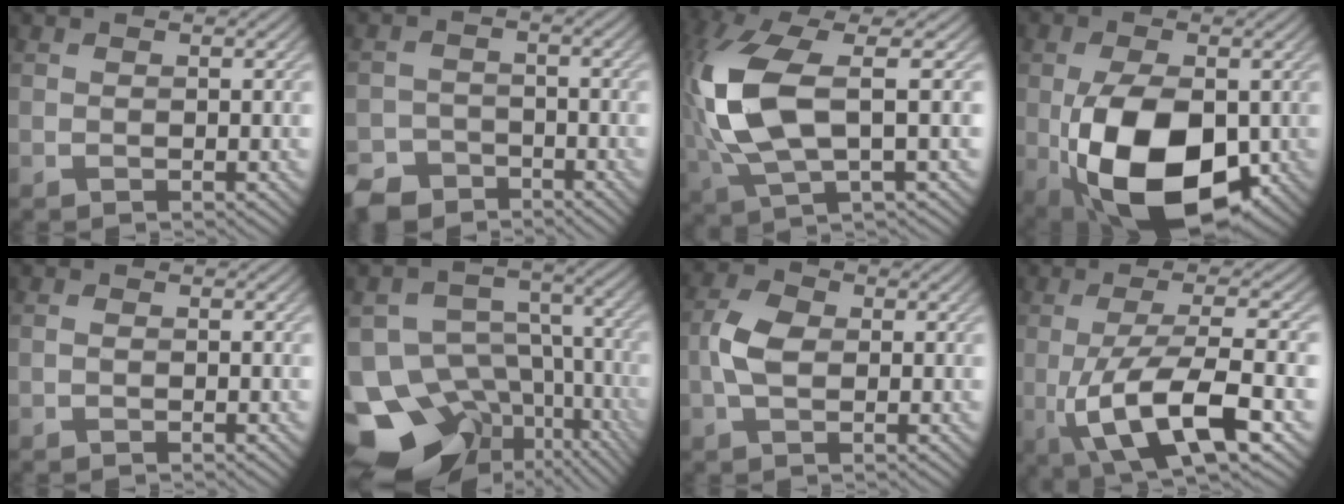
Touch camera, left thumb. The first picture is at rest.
{"total": 5.2, "force": [-4.1, 2.9, 1.2], "torque": [-0.027, -0.006, -0.085]}
{"total": 12.5, "force": [1.3, 4.6, 11.6], "torque": [-0.286, 0.006, 0.025]}
{"total": 13.6, "force": [-3.0, 7.7, 10.9], "torque": [-0.208, -0.032, -0.044]}
{"total": 0.6, "force": [-0.4, 0.2, 0.4], "torque": [-0.010, -0.001, -0.008]}
{"total": 19.0, "force": [-11.1, 13.2, 7.9], "torque": [-0.161, -0.040, -0.135]}
{"total": 4.1, "force": [-0.3, 2.4, 3.3], "torque": [-0.075, 0.007, -0.013]}
{"total": 11.8, "force": [-3.5, 3.4, 10.8], "torque": [-0.193, -0.006, -0.061]}